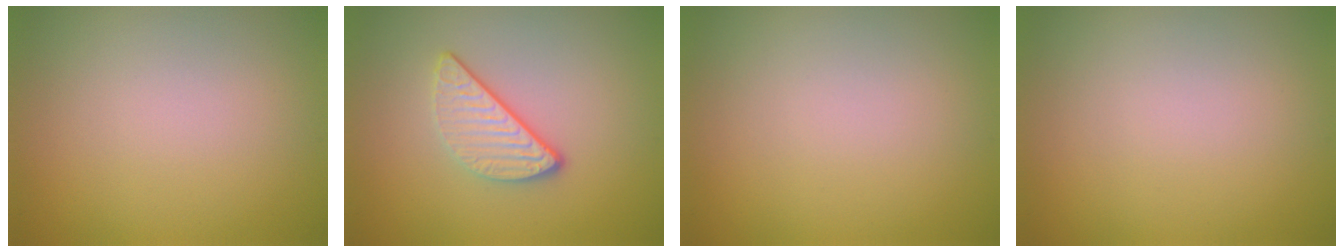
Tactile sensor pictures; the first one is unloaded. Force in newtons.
{"total": 2.9, "press": 2.4, "slide": 1.7}
{"total": 0.0}
{"total": 0.0}